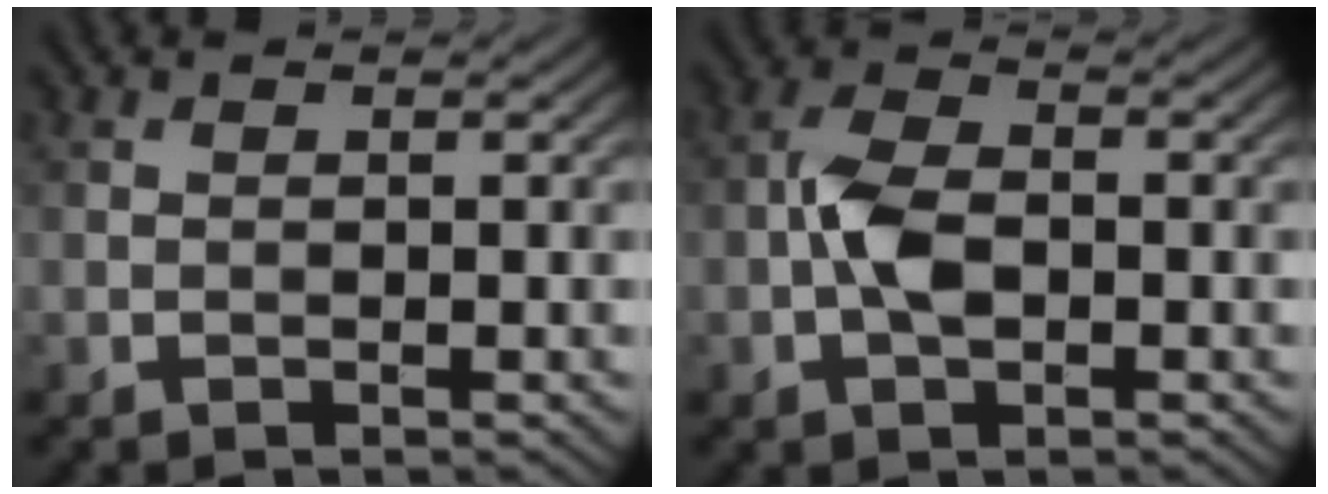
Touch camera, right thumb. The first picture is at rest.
{"total": 5.0, "force": [-1.0, 2.7, 4.1], "torque": [-0.094, 0.007, -0.026]}